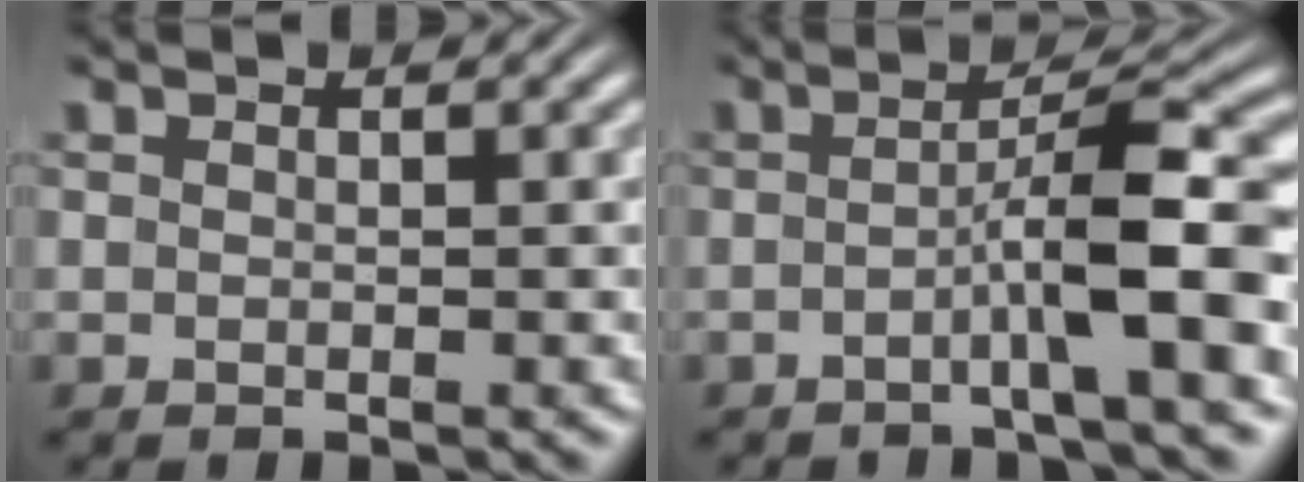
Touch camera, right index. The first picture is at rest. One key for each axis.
{"total": 5.4, "fx": -1.7, "fy": 0.1, "fz": 5.1, "tx": -0.075, "ty": 0.010, "tz": -0.030}